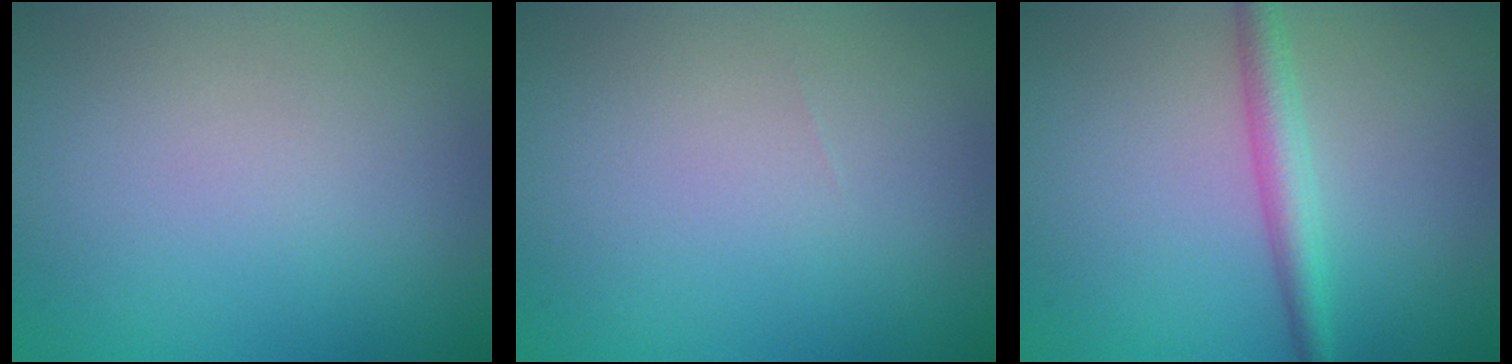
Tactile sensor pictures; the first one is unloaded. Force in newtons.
{"total": 0.0}
{"total": 2.7, "press": 2.7, "slide": 0.0}